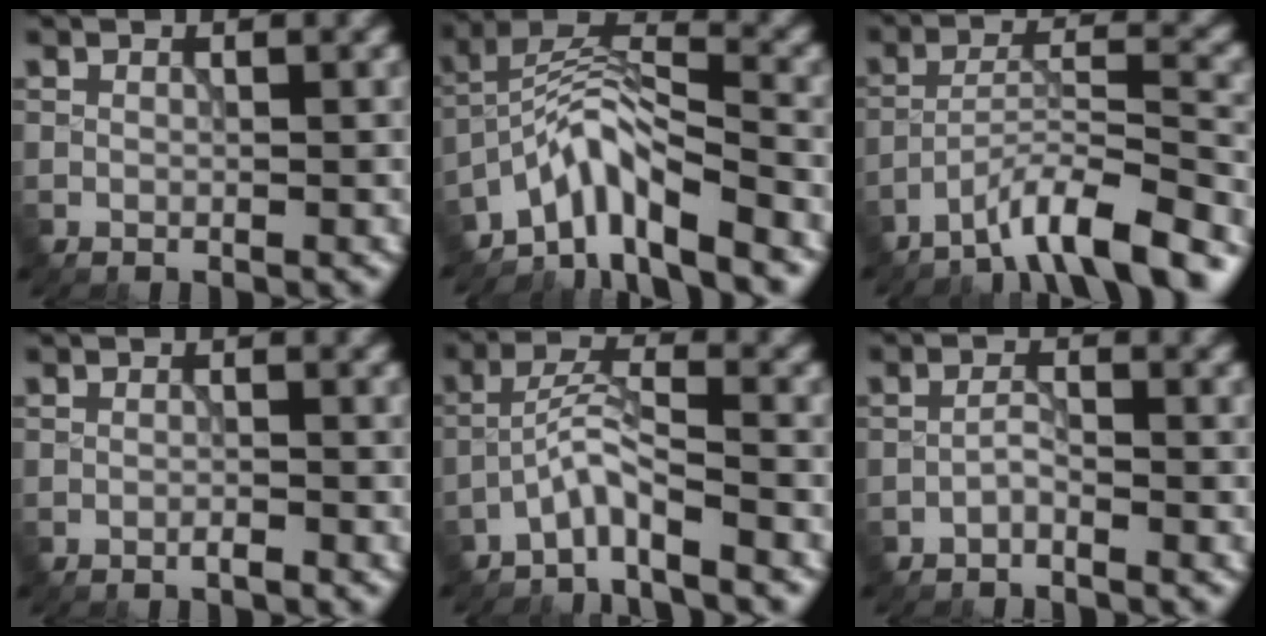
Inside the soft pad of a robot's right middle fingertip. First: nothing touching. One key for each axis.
{"total": 6.6, "fx": -4.8, "fy": 1.7, "fz": 4.2, "tx": -0.065, "ty": 0.009, "tz": -0.096}
{"total": 7.5, "fx": -5.8, "fy": 1.1, "fz": 4.6, "tx": -0.069, "ty": 0.007, "tz": -0.105}
{"total": 0.8, "fx": -0.6, "fy": 0.0, "fz": 0.5, "tx": -0.008, "ty": 0.001, "tz": -0.011}
{"total": 3.4, "fx": -2.7, "fy": 0.1, "fz": 2.0, "tx": -0.040, "ty": 0.012, "tz": -0.061}
{"total": 1.1, "fx": -0.9, "fy": 0.1, "fz": 0.6, "tx": -0.011, "ty": 0.005, "tz": -0.020}